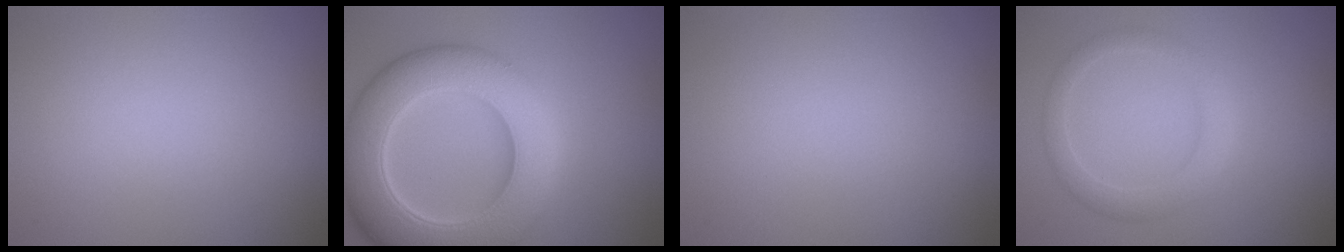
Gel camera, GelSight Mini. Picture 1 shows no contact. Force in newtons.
{"total": 11.0, "press": 11.0, "slide": 0.5}
{"total": 0.0}
{"total": 2.4, "press": 2.4, "slide": 0.1}